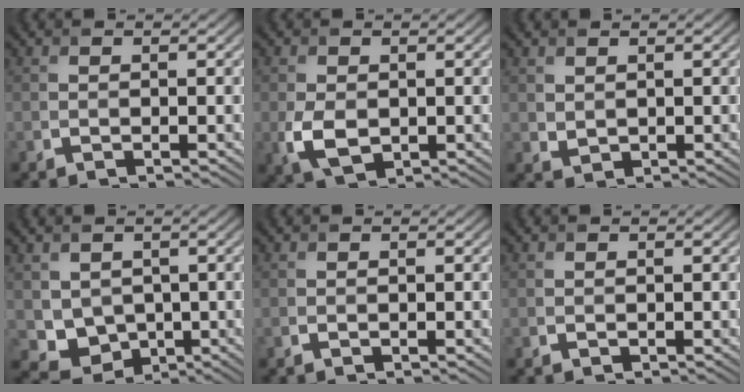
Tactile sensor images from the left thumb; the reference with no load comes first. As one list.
[{"total": 4.2, "force": [-0.6, 2.8, 3.0], "torque": [-0.078, -0.014, -0.006]}, {"total": 1.4, "force": [0.9, 0.9, 0.5], "torque": [-0.014, -0.004, 0.024]}, {"total": 4.9, "force": [0.7, 4.3, 2.2], "torque": [-0.064, -0.020, 0.017]}, {"total": 0.0}, {"total": 0.0}]